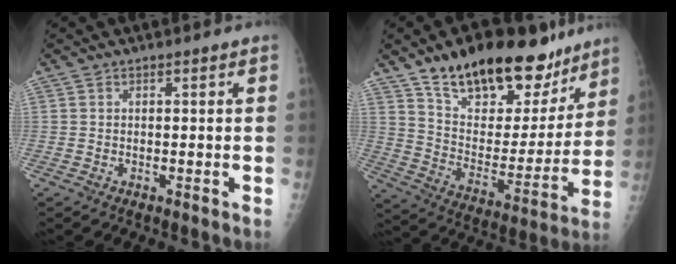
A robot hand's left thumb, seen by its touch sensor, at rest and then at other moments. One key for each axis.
{"total": 26.4, "fx": 18.3, "fy": 11.9, "fz": 14.9, "tx": -0.187, "ty": -0.068, "tz": 0.295}